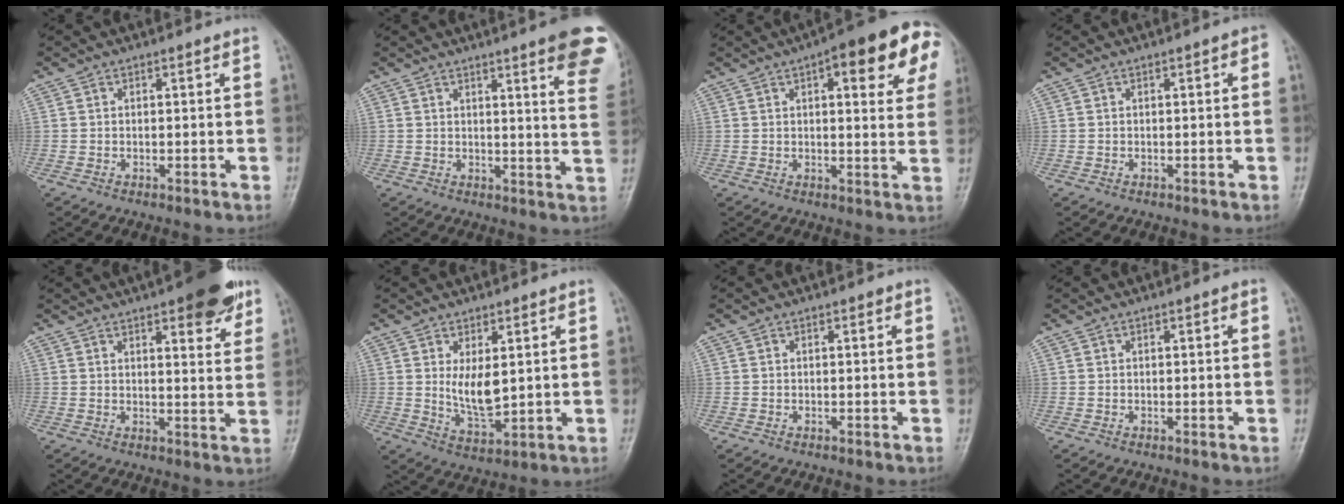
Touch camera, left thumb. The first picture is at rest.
{"total": 13.7, "force": [8.0, 1.8, 11.0], "torque": [-0.111, -0.035, 0.081]}
{"total": 15.6, "force": [6.5, 5.1, 13.2], "torque": [-0.136, -0.003, 0.069]}
{"total": 1.4, "force": [0.3, 0.5, 1.3], "torque": [-0.016, 0.002, 0.002]}
{"total": 10.8, "force": [6.7, 3.5, 7.7], "torque": [-0.070, -0.028, 0.084]}
{"total": 6.5, "force": [1.4, 3.0, 5.6], "torque": [-0.088, -0.024, 0.038]}
{"total": 0.0}
{"total": 0.7, "force": [0.2, 0.2, 0.6], "torque": [-0.012, 0.001, 0.002]}